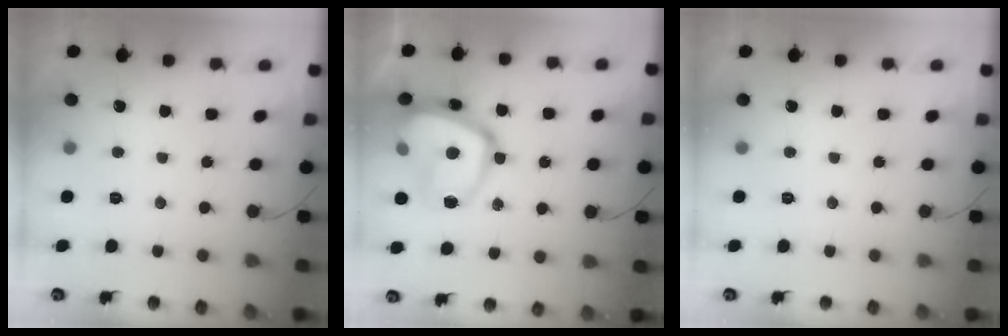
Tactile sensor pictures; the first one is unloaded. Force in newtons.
{"total": 20.4, "press": 20.3, "slide": 2.1}
{"total": 0.0}